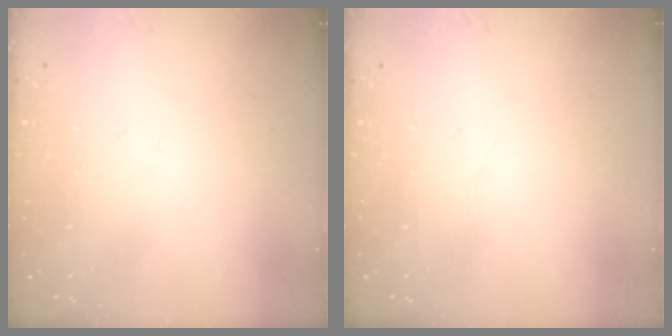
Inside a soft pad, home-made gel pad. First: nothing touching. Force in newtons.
{"total": 0.0}